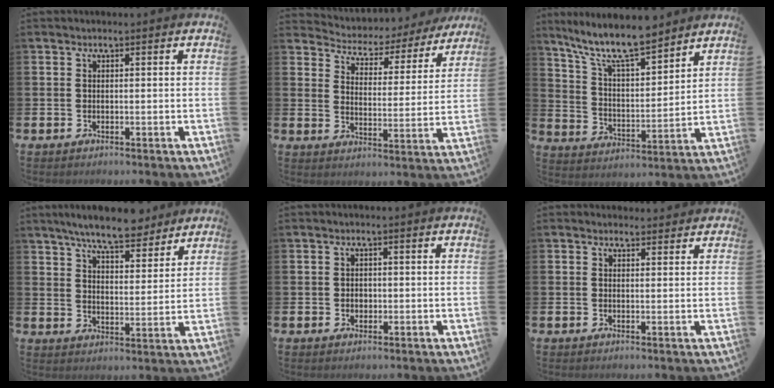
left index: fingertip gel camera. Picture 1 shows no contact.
{"total": 4.3, "force": [4.1, 1.5, 0.2], "torque": [-0.036, -0.035, 0.063]}
{"total": 10.4, "force": [9.1, 1.9, 4.7], "torque": [-0.120, -0.051, 0.159]}
{"total": 8.2, "force": [7.5, 1.3, 2.9], "torque": [-0.071, -0.035, 0.134]}
{"total": 1.3, "force": [-0.2, 1.1, 0.7], "torque": [-0.005, 0.005, -0.007]}
{"total": 1.2, "force": [1.1, 0.4, 0.2], "torque": [0.003, 0.000, 0.019]}